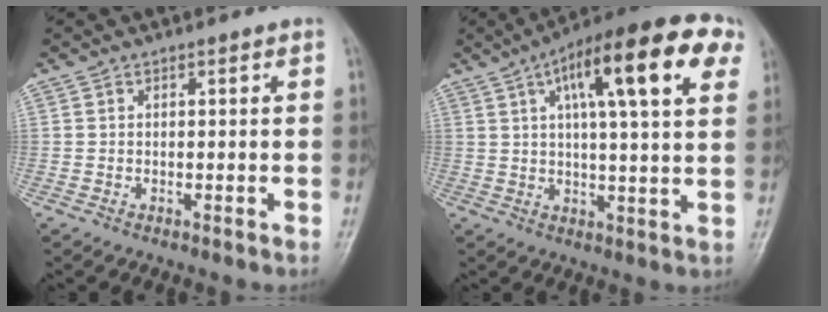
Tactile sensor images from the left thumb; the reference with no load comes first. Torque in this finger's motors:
{"motor_torque": [1.18, 1.35, 1.80, -0.97, 0.16]}